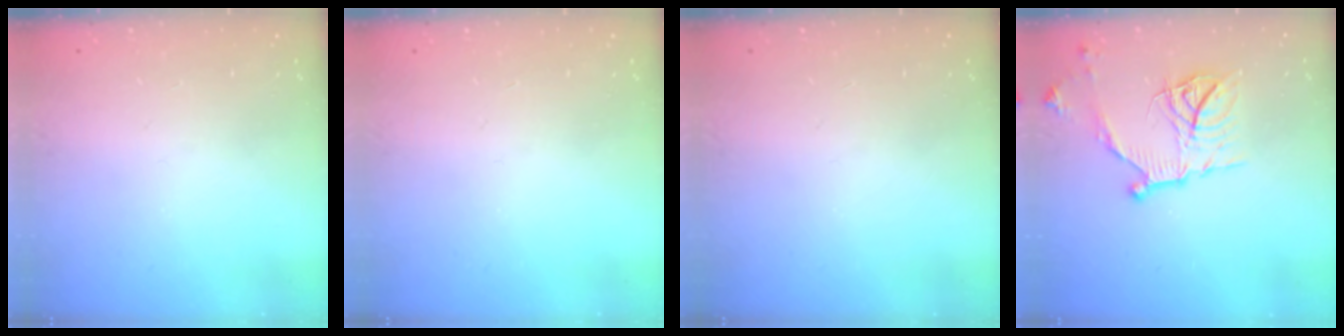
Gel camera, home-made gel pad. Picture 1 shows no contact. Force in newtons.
{"total": 0.0}
{"total": 0.0}
{"total": 14.7, "press": 14.7, "slide": 0.2}